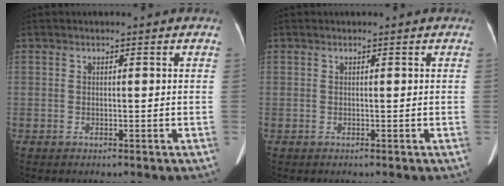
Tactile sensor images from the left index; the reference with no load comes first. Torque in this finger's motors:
{"motor_torque": [0.00, 0.00, 0.00, 0.00]}